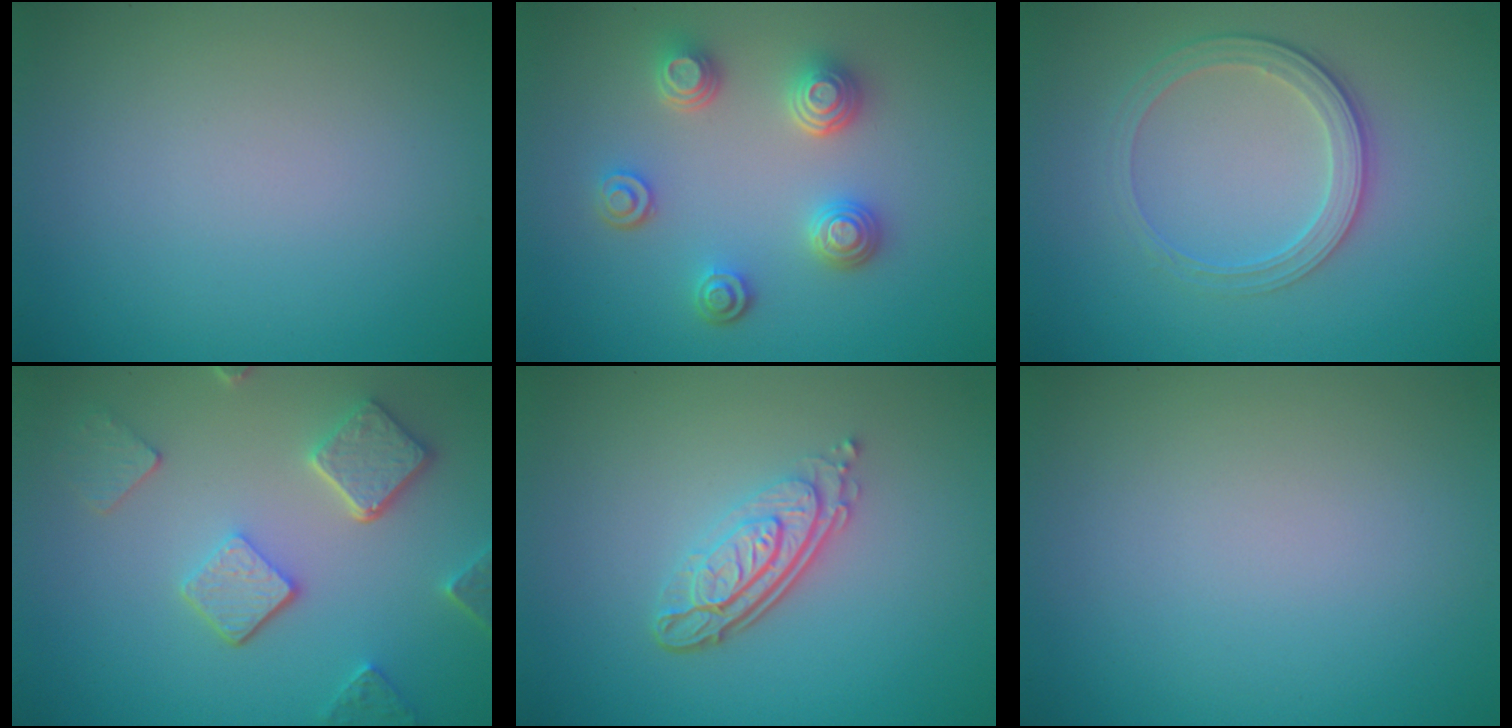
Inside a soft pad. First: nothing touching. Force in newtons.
{"total": 3.8, "press": 3.3, "slide": 2.0}
{"total": 3.0, "press": 2.6, "slide": 1.4}
{"total": 5.1, "press": 3.9, "slide": 3.2}
{"total": 4.4, "press": 3.1, "slide": 3.2}
{"total": 0.0}